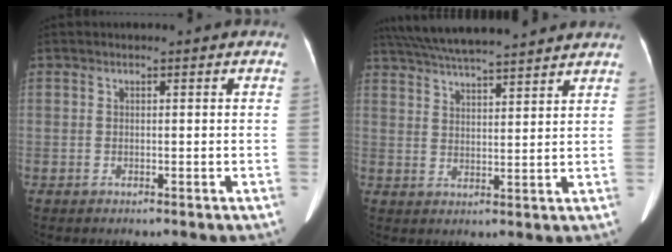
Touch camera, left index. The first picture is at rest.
{"total": 16.1, "force": [14.4, 1.4, 7.0], "torque": [-0.130, 0.041, 0.219]}